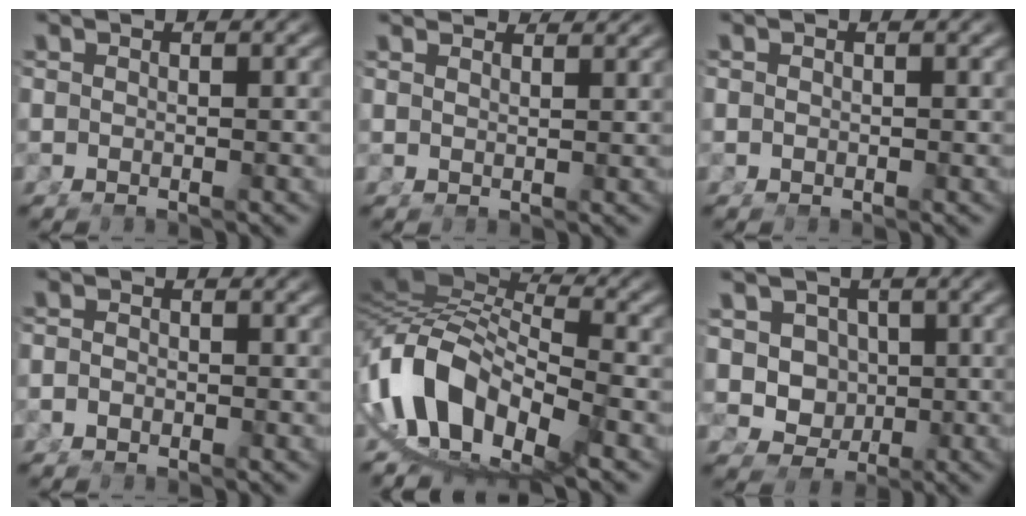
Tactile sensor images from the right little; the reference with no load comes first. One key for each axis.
{"total": 2.9, "fx": 2.8, "fy": -0.6, "fz": 0.7, "tx": 0.011, "ty": 0.004, "tz": 0.047}
{"total": 0.0}
{"total": 1.1, "fx": -1.0, "fy": 0.4, "fz": 0.4, "tx": -0.010, "ty": -0.009, "tz": -0.015}
{"total": 16.0, "fx": -1.0, "fy": 11.5, "fz": 11.1, "tx": -0.237, "ty": -0.047, "tz": -0.006}
{"total": 7.7, "fx": 0.0, "fy": 7.0, "fz": 3.2, "tx": -0.076, "ty": -0.035, "tz": 0.008}